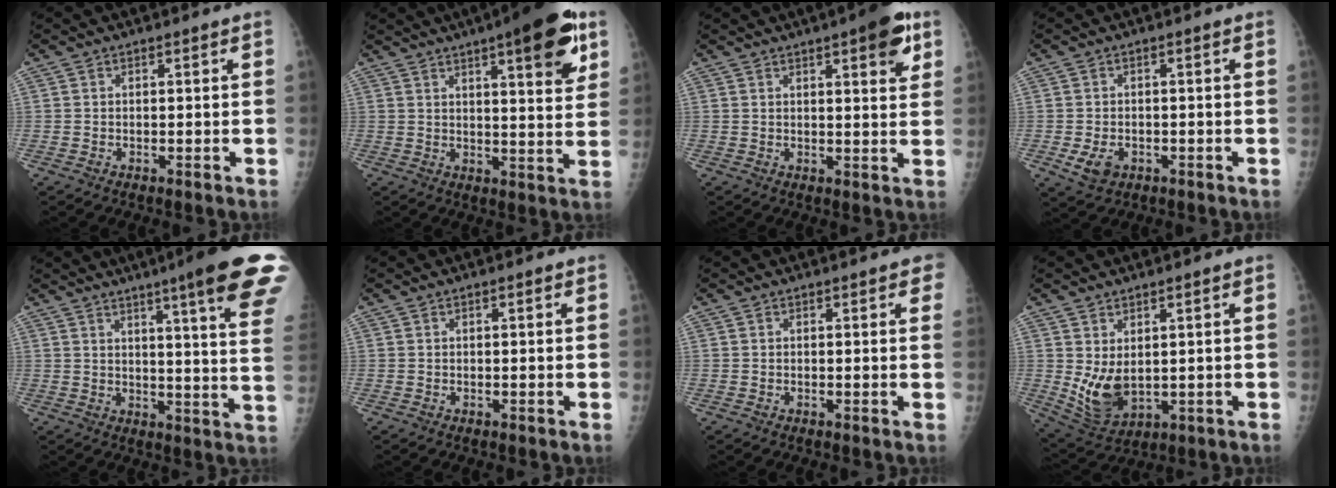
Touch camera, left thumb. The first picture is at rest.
{"total": 15.0, "force": [7.8, 3.8, 12.3], "torque": [-0.142, -0.026, 0.103]}
{"total": 7.9, "force": [4.1, 2.2, 6.4], "torque": [-0.068, -0.013, 0.047]}
{"total": 4.1, "force": [-1.5, 2.9, 2.4], "torque": [-0.041, 0.003, -0.018]}
{"total": 20.4, "force": [13.2, 1.3, 15.5], "torque": [-0.187, -0.062, 0.156]}
{"total": 0.7, "force": [0.3, 0.2, 0.6], "torque": [-0.011, 0.001, 0.004]}
{"total": 4.0, "force": [2.2, 1.2, 3.1], "torque": [-0.020, 0.004, 0.021]}
{"total": 7.9, "force": [1.0, 4.5, 6.4], "torque": [-0.108, -0.022, 0.041]}